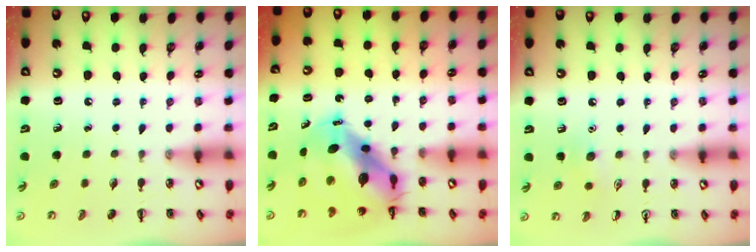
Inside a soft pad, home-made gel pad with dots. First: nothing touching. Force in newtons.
{"total": 12.4, "press": 11.7, "slide": 3.9}
{"total": 6.8, "press": 6.6, "slide": 1.6}